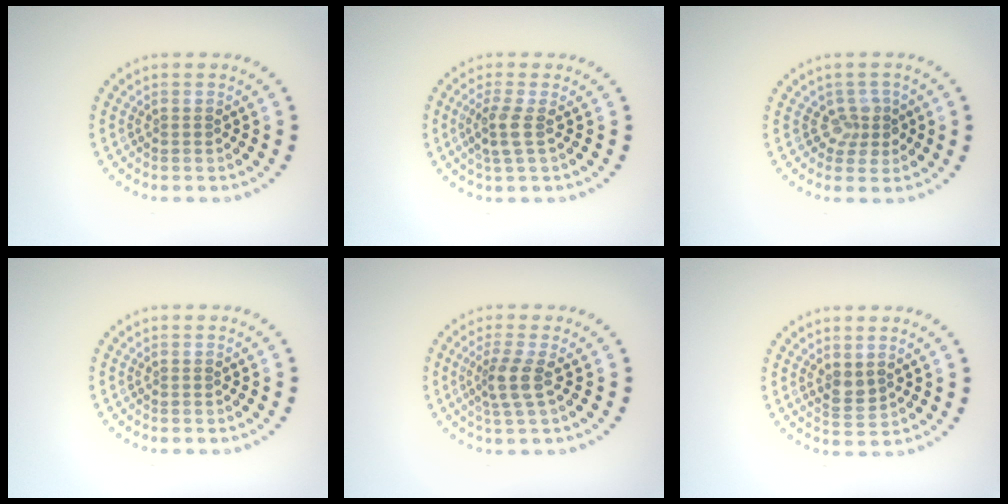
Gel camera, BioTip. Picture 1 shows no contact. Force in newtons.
{"total": 2.0, "press": 1.7, "slide": 1.1}
{"total": 2.1, "press": 1.7, "slide": 1.3}
{"total": 0.0}
{"total": 2.6, "press": 2.0, "slide": 1.7}
{"total": 1.6, "press": 1.5, "slide": 0.5}